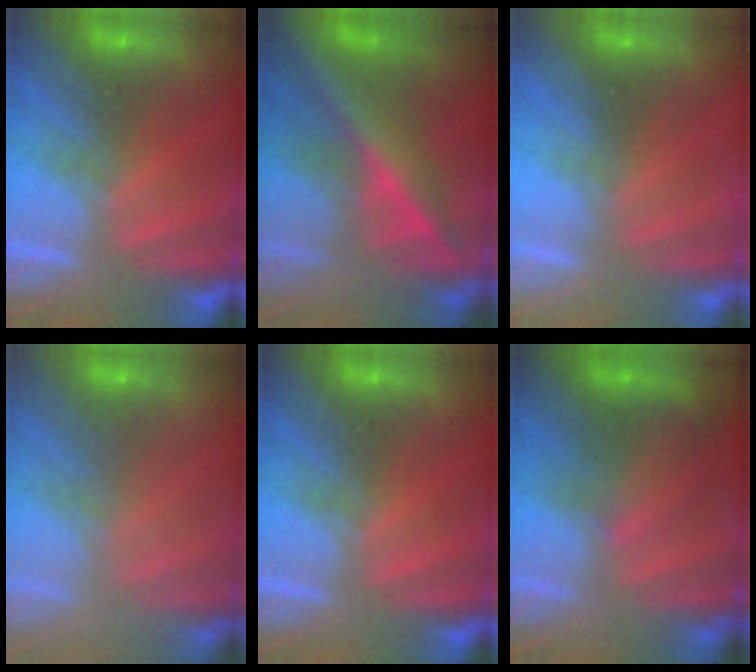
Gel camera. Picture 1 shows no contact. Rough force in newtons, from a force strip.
{"total": 9.1}
{"total": 2.3}
{"total": 2.5}
{"total": 0.0}
{"total": 2.5}